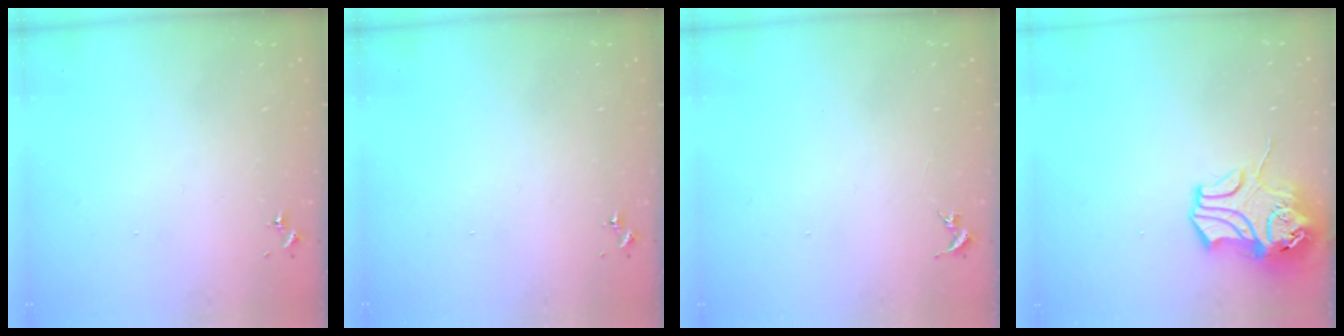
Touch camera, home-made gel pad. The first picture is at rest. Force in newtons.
{"total": 0.0}
{"total": 0.0}
{"total": 12.7, "press": 12.6, "slide": 1.9}